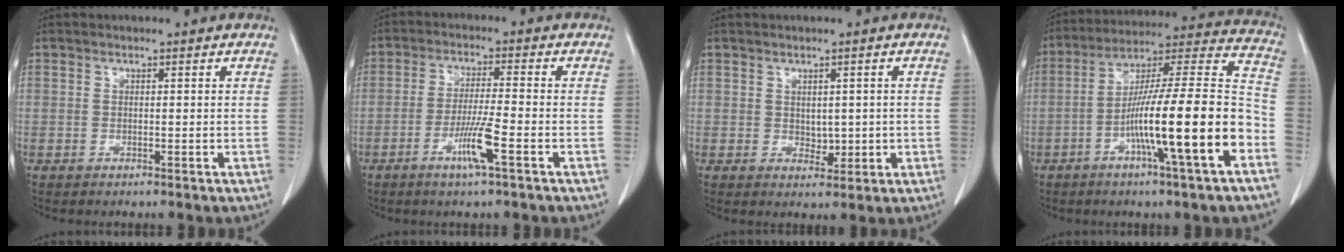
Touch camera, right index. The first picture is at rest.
{"total": 6.3, "force": [-3.0, -0.4, 5.6], "torque": [-0.108, -0.011, -0.057]}
{"total": 2.6, "force": [0.0, 1.7, 1.9], "torque": [-0.024, -0.003, 0.008]}
{"total": 19.7, "force": [-7.1, 0.0, 18.4], "torque": [-0.284, 0.002, -0.123]}